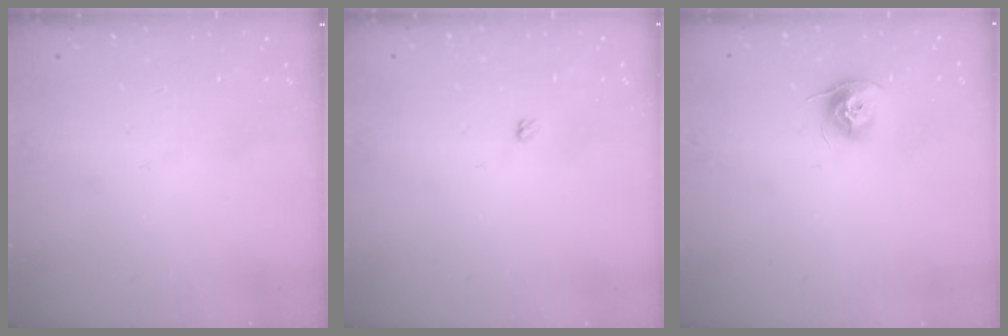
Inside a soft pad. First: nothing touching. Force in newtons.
{"total": 2.4, "press": 2.4, "slide": 0.4}
{"total": 9.7, "press": 9.7, "slide": 0.5}